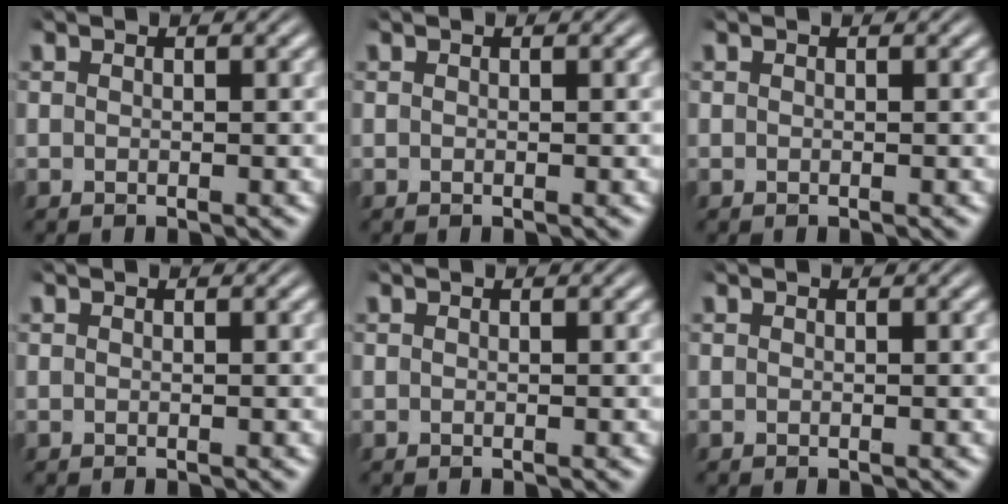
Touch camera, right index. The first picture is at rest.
{"total": 0.0}
{"total": 0.0}
{"total": 0.0}
{"total": 0.0}
{"total": 0.0}